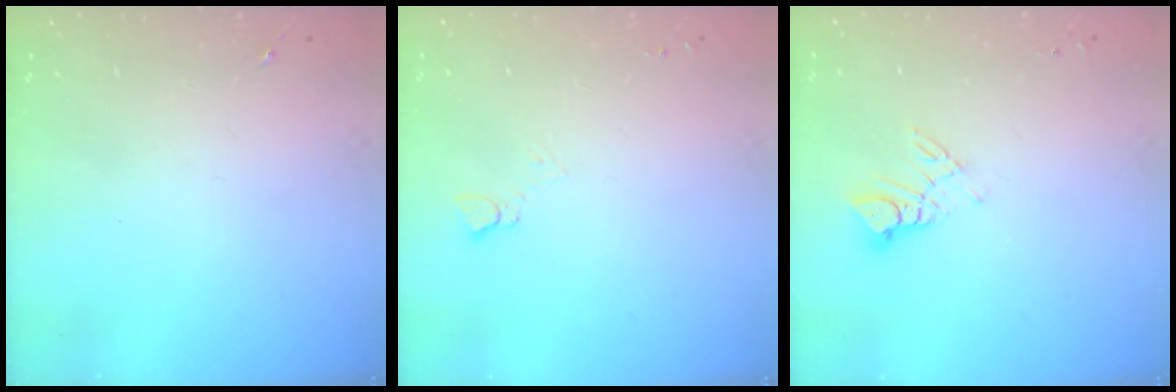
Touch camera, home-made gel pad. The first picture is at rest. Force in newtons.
{"total": 2.8, "press": 2.7, "slide": 0.3}
{"total": 6.2, "press": 6.1, "slide": 0.4}